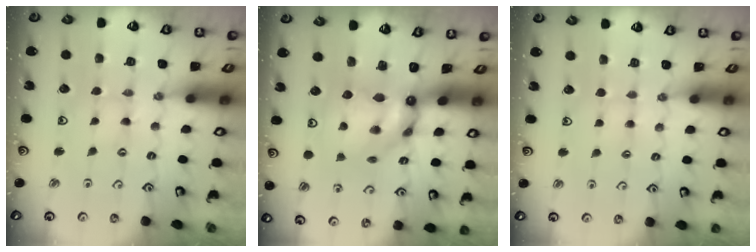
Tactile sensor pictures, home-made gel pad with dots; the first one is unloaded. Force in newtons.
{"total": 8.8, "press": 8.7, "slide": 0.9}
{"total": 2.2, "press": 2.2, "slide": 0.4}